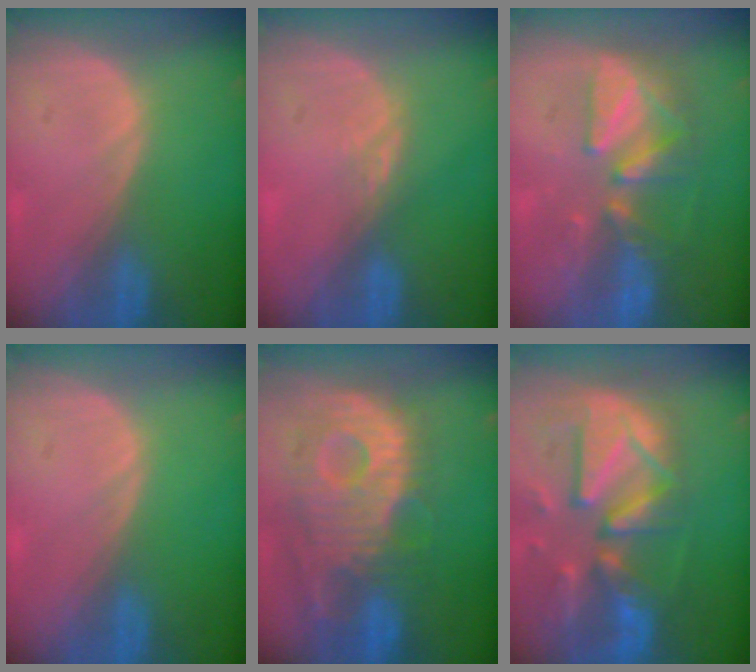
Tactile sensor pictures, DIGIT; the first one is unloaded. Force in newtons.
{"total": 2.0, "press": 1.5, "slide": 1.3}
{"total": 8.4, "press": 7.7, "slide": 3.4}
{"total": 0.0}
{"total": 12.2, "press": 10.8, "slide": 5.7}
{"total": 13.0, "press": 11.3, "slide": 6.4}